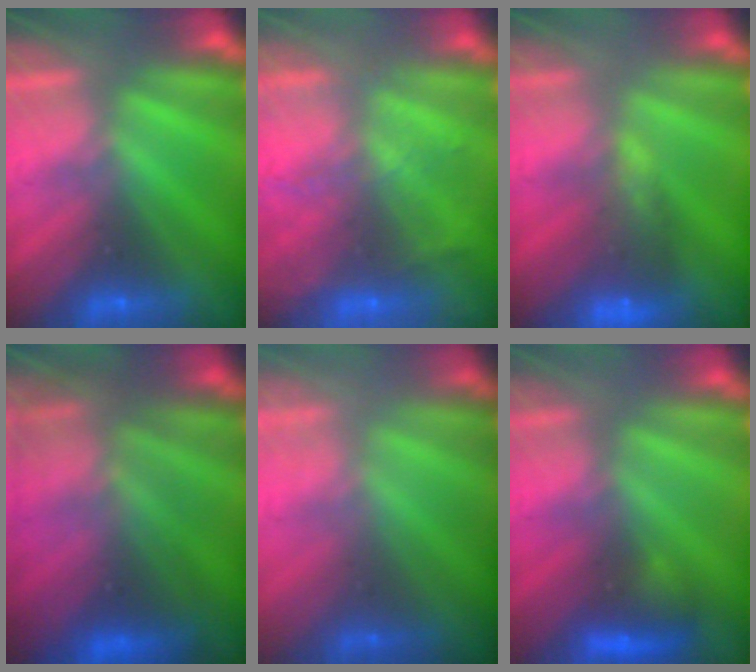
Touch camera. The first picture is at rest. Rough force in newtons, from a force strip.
{"total": 6.1}
{"total": 6.4}
{"total": 5.6}
{"total": 2.2}
{"total": 2.9}